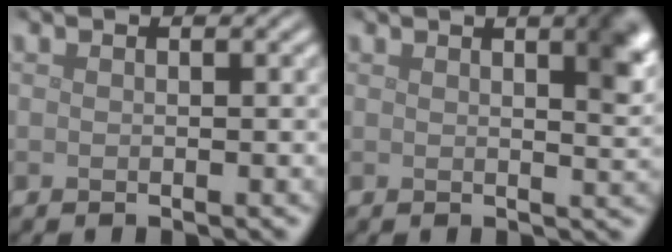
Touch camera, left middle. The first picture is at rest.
{"total": 5.1, "force": [2.3, 1.8, 4.2], "torque": [-0.031, 0.011, 0.025]}